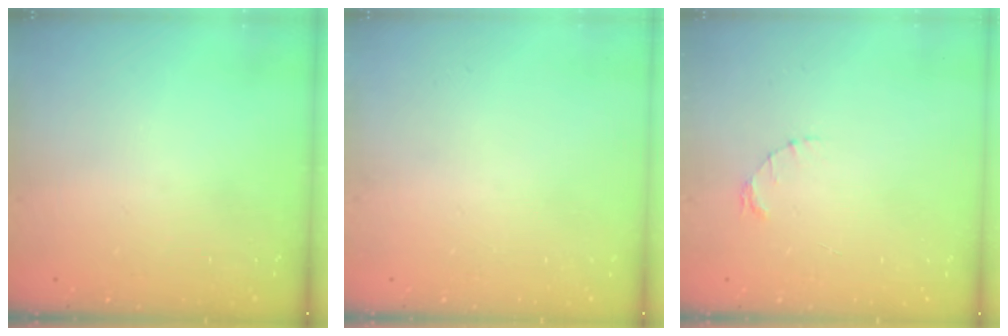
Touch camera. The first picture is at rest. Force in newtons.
{"total": 0.0}
{"total": 1.6, "press": 1.5, "slide": 0.3}